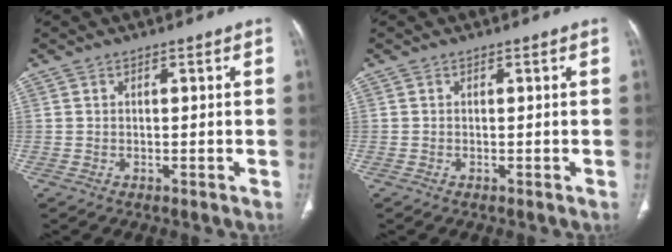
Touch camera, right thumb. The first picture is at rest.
{"total": 0.0}